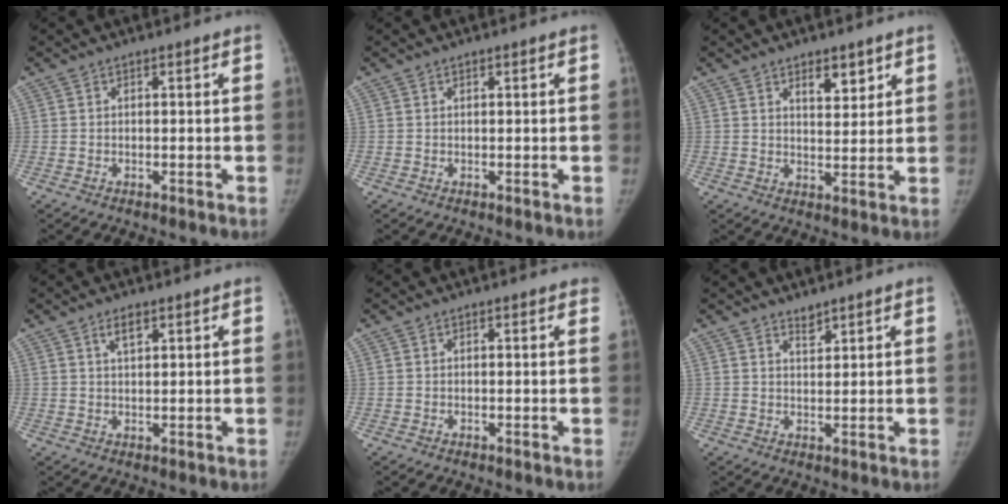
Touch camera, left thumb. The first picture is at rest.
{"total": 0.0}
{"total": 5.3, "force": [3.3, 2.5, 3.3], "torque": [-0.027, -0.023, 0.052]}
{"total": 2.6, "force": [1.5, 1.1, 1.9], "torque": [-0.029, -0.006, 0.028]}
{"total": 0.7, "force": [0.6, 0.3, 0.3], "torque": [0.000, 0.000, 0.003]}
{"total": 1.8, "force": [1.6, 0.6, 0.5], "torque": [0.003, -0.015, 0.027]}